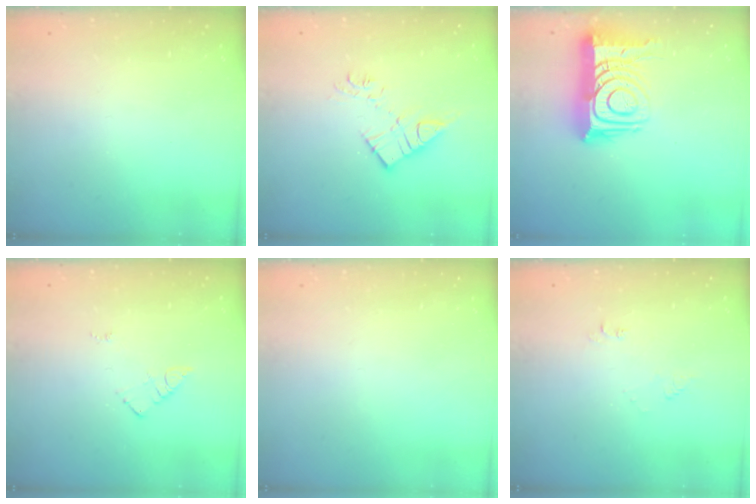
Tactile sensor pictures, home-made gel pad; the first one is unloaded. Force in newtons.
{"total": 10.8, "press": 10.8, "slide": 0.5}
{"total": 18.1, "press": 18.0, "slide": 1.4}
{"total": 3.9, "press": 3.8, "slide": 0.5}
{"total": 1.5, "press": 1.5, "slide": 0.1}
{"total": 4.8, "press": 4.7, "slide": 0.6}